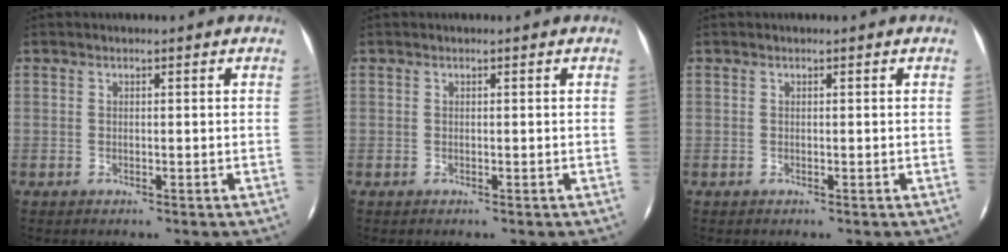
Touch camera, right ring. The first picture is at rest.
{"total": 0.0}
{"total": 0.0}